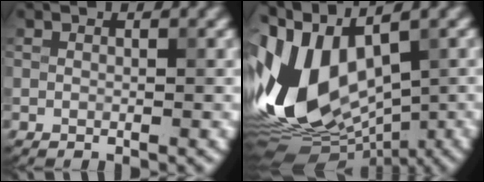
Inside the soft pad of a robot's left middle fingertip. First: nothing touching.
{"total": 13.4, "force": [1.0, 8.1, 10.6], "torque": [-0.224, -0.008, 0.018]}